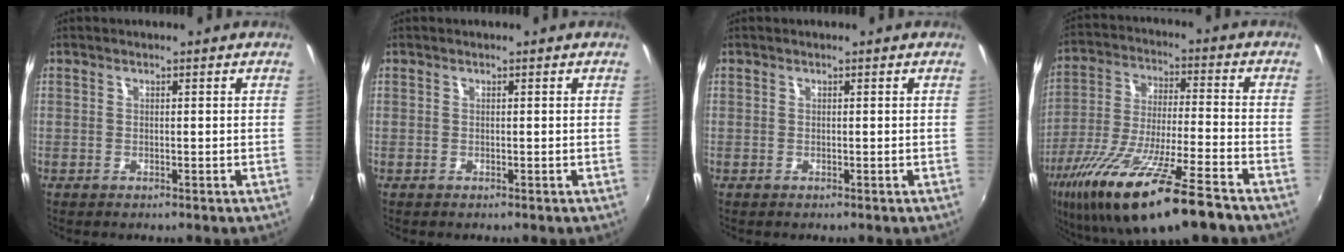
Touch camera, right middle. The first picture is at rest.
{"total": 0.0}
{"total": 0.0}
{"total": 22.3, "force": [-15.1, 3.2, 16.1], "torque": [-0.304, -0.057, -0.261]}